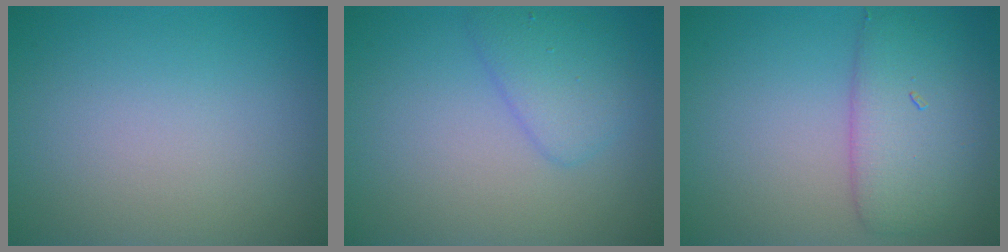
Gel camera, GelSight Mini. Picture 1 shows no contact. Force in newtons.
{"total": 2.8, "press": 2.8, "slide": 0.1}
{"total": 4.9, "press": 4.9, "slide": 0.2}